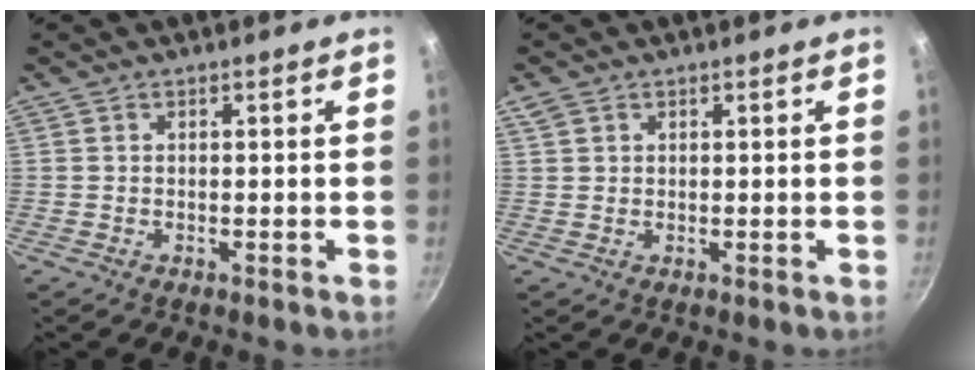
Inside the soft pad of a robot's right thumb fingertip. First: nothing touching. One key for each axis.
{"total": 2.1, "fx": 1.1, "fy": 1.6, "fz": 0.9, "tx": -0.016, "ty": 0.002, "tz": 0.021}